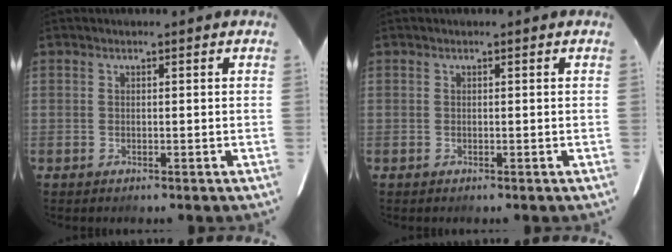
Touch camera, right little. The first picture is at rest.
{"total": 0.0}